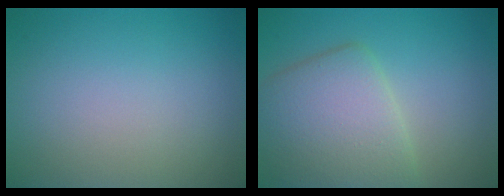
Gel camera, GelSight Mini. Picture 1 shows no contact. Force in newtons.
{"total": 6.2, "press": 6.2, "slide": 0.1}